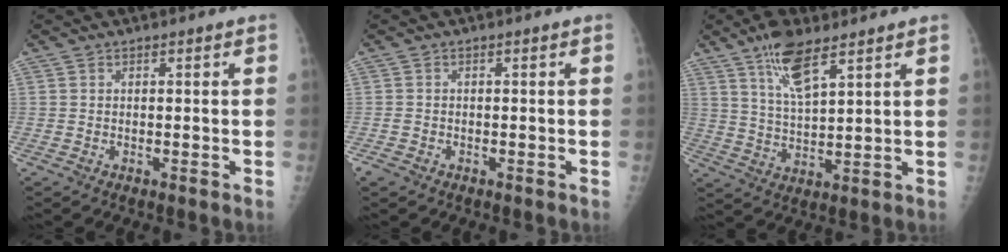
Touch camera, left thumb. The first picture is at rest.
{"total": 1.6, "force": [-0.9, 1.2, 0.6], "torque": [-0.013, 0.001, -0.017]}
{"total": 9.0, "force": [5.7, 2.9, 6.3], "torque": [-0.111, -0.025, 0.111]}